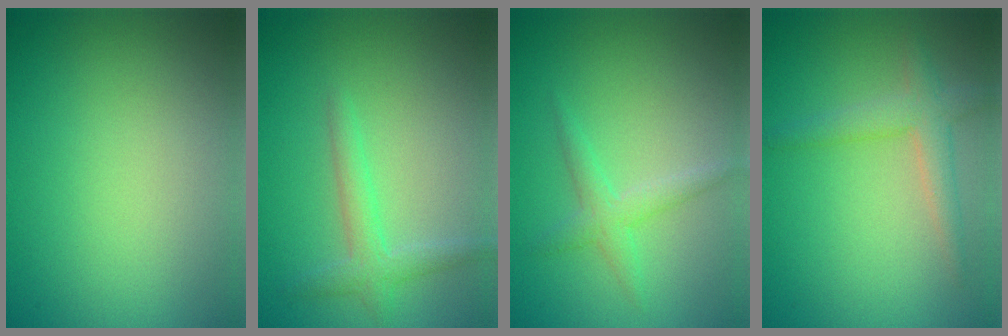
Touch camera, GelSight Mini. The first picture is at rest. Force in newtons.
{"total": 2.2, "press": 2.2, "slide": 0.1}
{"total": 1.9, "press": 1.9, "slide": 0.1}
{"total": 2.8, "press": 2.8, "slide": 0.2}